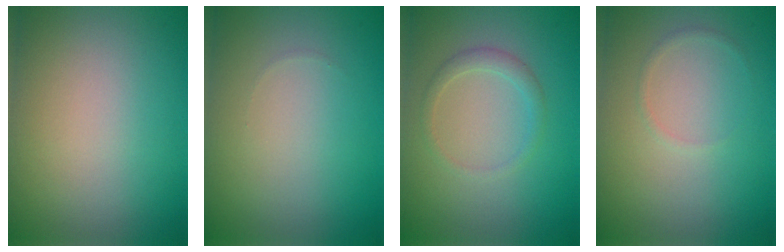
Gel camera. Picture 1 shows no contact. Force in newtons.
{"total": 0.0}
{"total": 1.5, "press": 1.5, "slide": 0.2}
{"total": 0.7, "press": 0.7, "slide": 0.0}